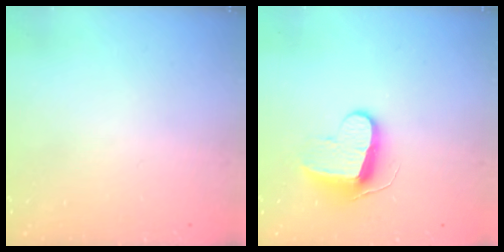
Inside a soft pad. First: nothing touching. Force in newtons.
{"total": 9.6, "press": 9.6, "slide": 0.3}